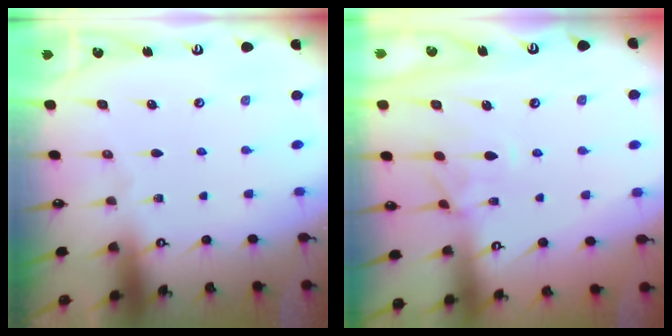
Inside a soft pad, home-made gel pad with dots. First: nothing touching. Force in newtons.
{"total": 1.4, "press": 1.1, "slide": 0.9}